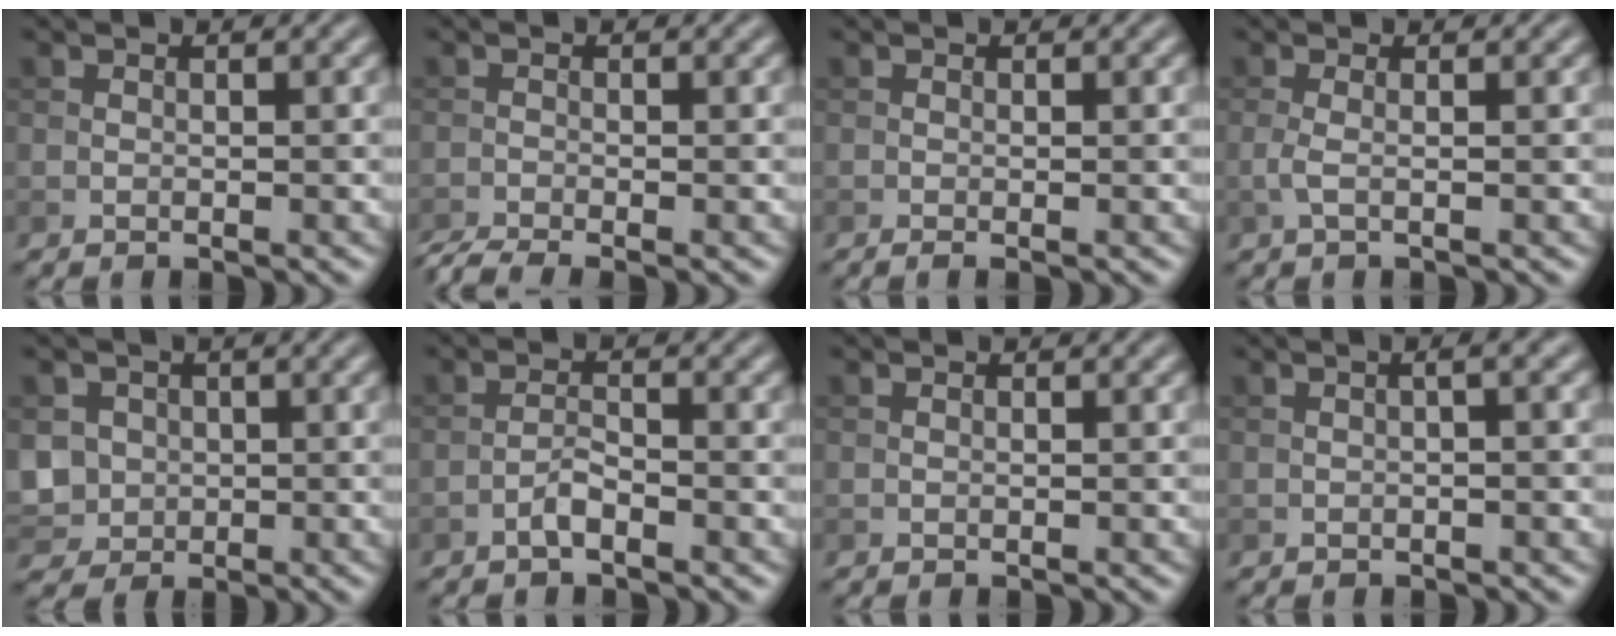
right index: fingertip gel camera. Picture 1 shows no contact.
{"total": 2.9, "force": [-2.4, 0.4, 1.5], "torque": [-0.028, -0.012, -0.056]}
{"total": 0.8, "force": [-0.3, 0.2, 0.8], "torque": [-0.012, -0.007, -0.005]}
{"total": 1.3, "force": [-0.2, 0.3, 1.2], "torque": [-0.028, -0.001, -0.006]}
{"total": 4.7, "force": [0.1, 4.3, 1.8], "torque": [-0.043, 0.006, -0.004]}
{"total": 1.6, "force": [-1.1, 0.3, 1.1], "torque": [-0.022, 0.006, -0.025]}
{"total": 0.0}
{"total": 1.5, "force": [0.2, 0.3, 1.5], "torque": [-0.022, 0.004, 0.000]}